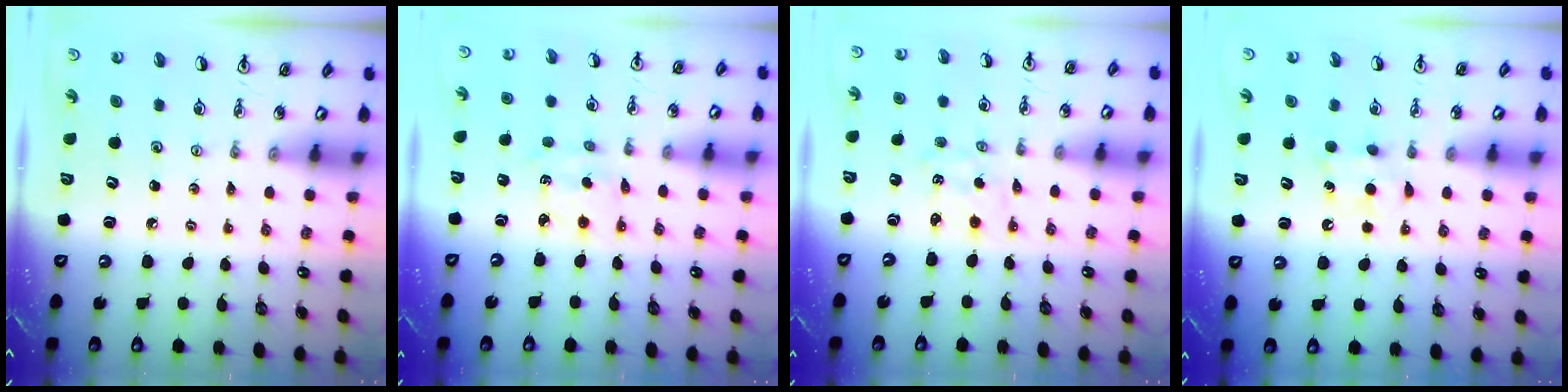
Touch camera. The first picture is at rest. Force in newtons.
{"total": 2.2, "press": 2.2, "slide": 0.4}
{"total": 0.9, "press": 0.7, "slide": 0.6}
{"total": 5.8, "press": 5.7, "slide": 1.0}